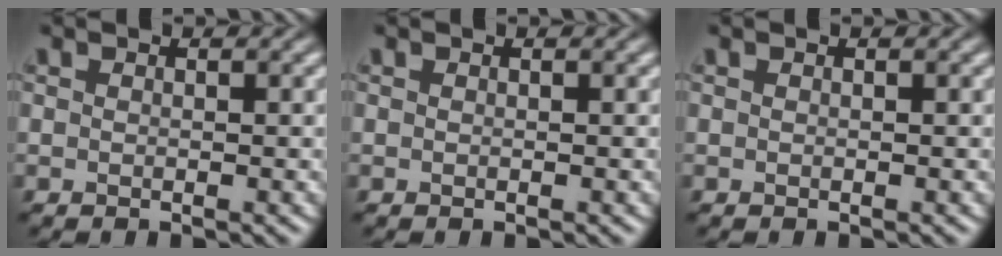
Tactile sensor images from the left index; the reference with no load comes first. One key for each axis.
{"total": 0.0}
{"total": 0.0}